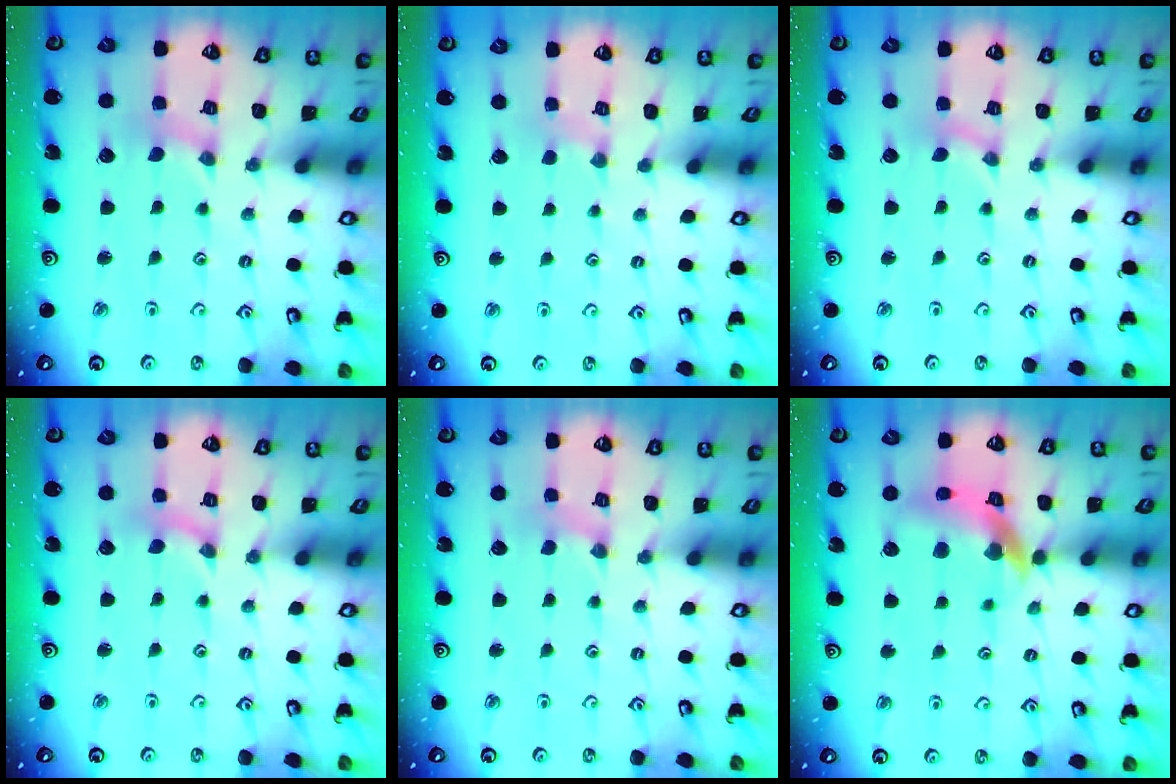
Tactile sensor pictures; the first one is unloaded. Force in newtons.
{"total": 1.3, "press": 1.3, "slide": 0.2}
{"total": 0.0}
{"total": 0.0}
{"total": 0.0}
{"total": 12.7, "press": 12.6, "slide": 1.6}